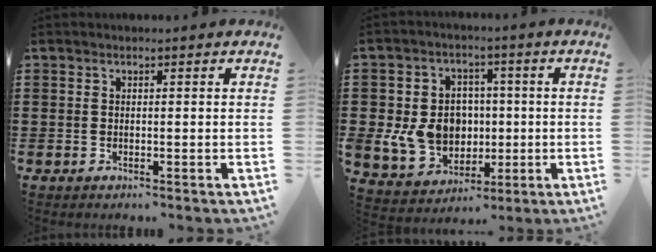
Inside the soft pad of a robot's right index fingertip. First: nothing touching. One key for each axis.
{"total": 9.6, "fx": -0.4, "fy": 8.5, "fz": 4.6, "tx": -0.120, "ty": 0.018, "tz": -0.002}